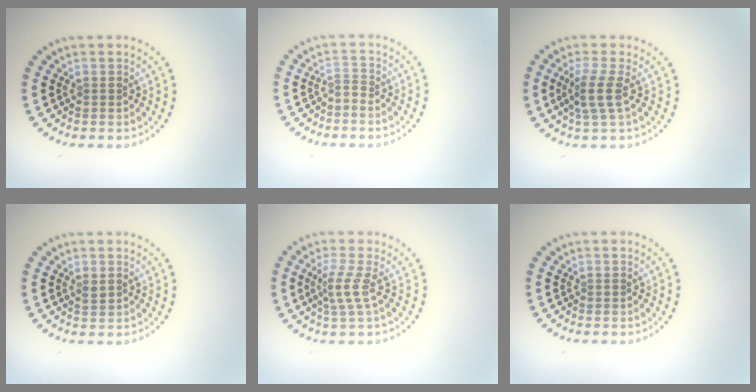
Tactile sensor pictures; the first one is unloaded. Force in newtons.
{"total": 0.9, "press": 0.3, "slide": 0.8}
{"total": 2.6, "press": 2.1, "slide": 1.6}
{"total": 0.9, "press": 0.8, "slide": 0.2}
{"total": 2.2, "press": 1.5, "slide": 1.6}
{"total": 0.0}